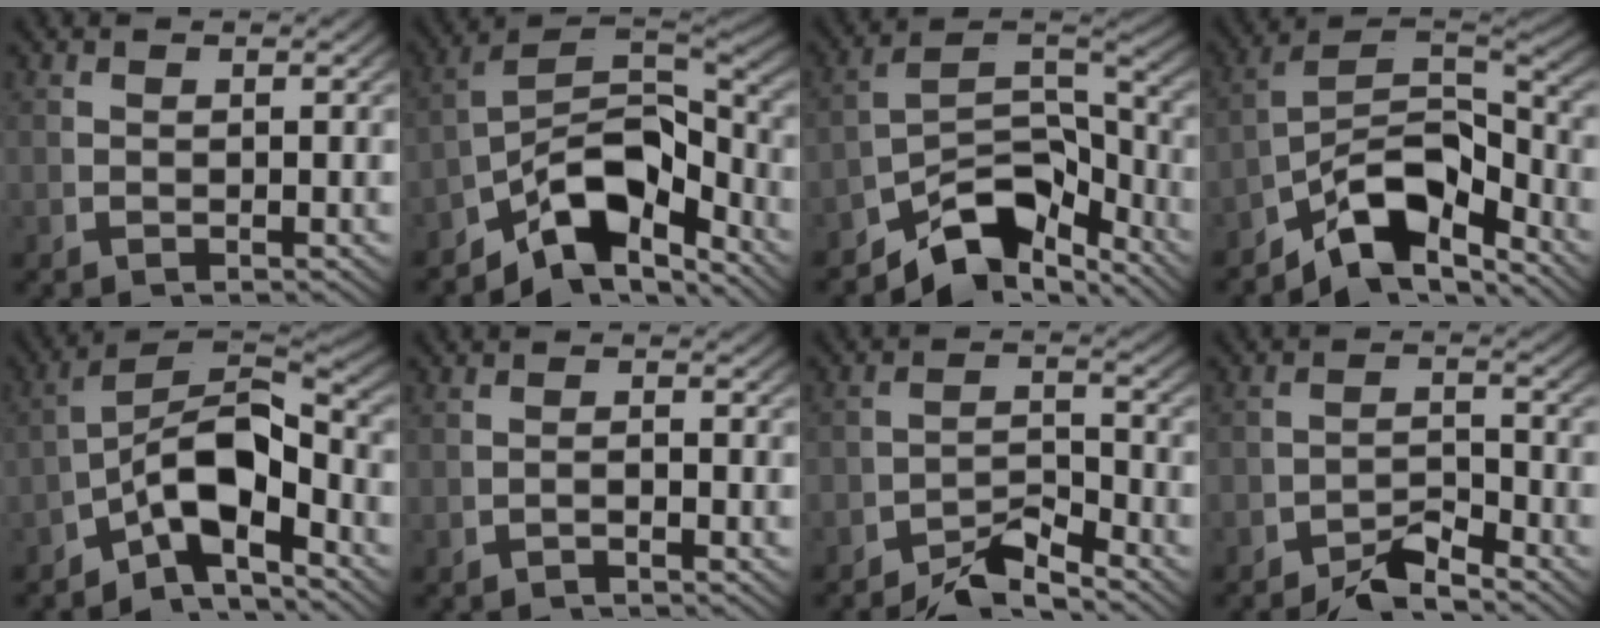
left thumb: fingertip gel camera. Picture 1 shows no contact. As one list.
[{"total": 12.7, "force": [-4.0, 7.8, 9.3], "torque": [-0.159, -0.041, -0.048]}, {"total": 9.7, "force": [-4.2, 5.5, 6.8], "torque": [-0.119, -0.035, -0.055]}, {"total": 11.4, "force": [-3.8, 6.9, 8.2], "torque": [-0.143, -0.035, -0.051]}, {"total": 11.0, "force": [-2.8, 6.2, 8.6], "torque": [-0.144, -0.032, -0.036]}, {"total": 0.9, "force": [-0.9, 0.0, 0.2], "torque": [-0.004, 0.001, -0.019]}, {"total": 5.5, "force": [-4.1, 2.4, 2.7], "torque": [-0.033, -0.024, -0.066]}, {"total": 5.0, "force": [-4.2, 1.9, 1.9], "torque": [-0.015, -0.019, -0.070]}]